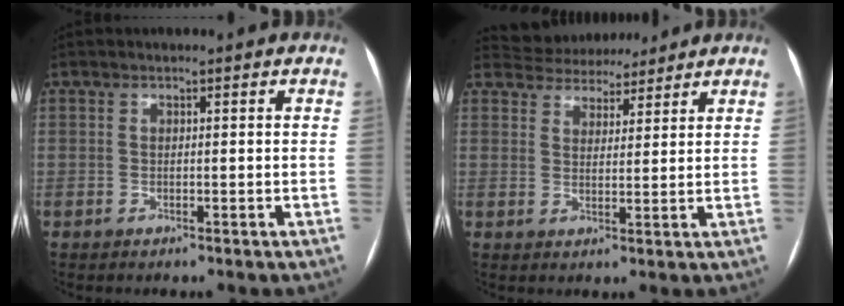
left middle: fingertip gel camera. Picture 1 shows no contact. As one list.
[{"total": 8.2, "force": [7.6, 2.7, 1.2], "torque": [-0.016, 0.017, 0.113]}]